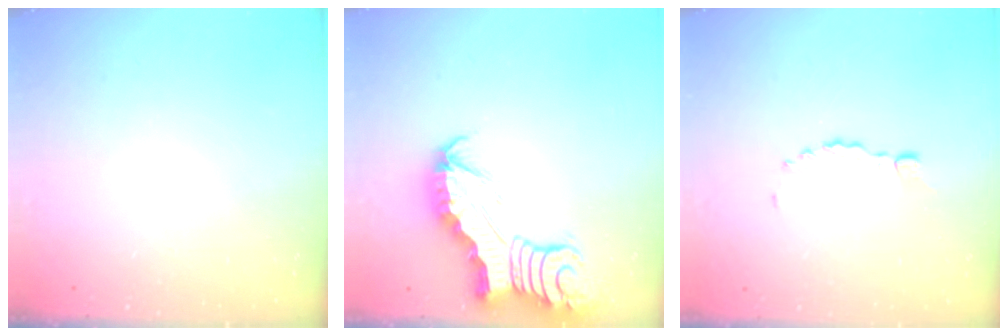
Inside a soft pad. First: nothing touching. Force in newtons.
{"total": 6.4, "press": 6.4, "slide": 1.0}
{"total": 1.1, "press": 1.1, "slide": 0.3}